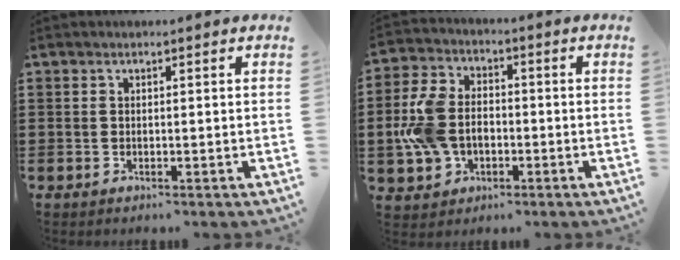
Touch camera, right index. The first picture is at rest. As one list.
[{"total": 8.8, "force": [-1.3, 6.3, 6.0], "torque": [-0.162, 0.005, -0.030]}]